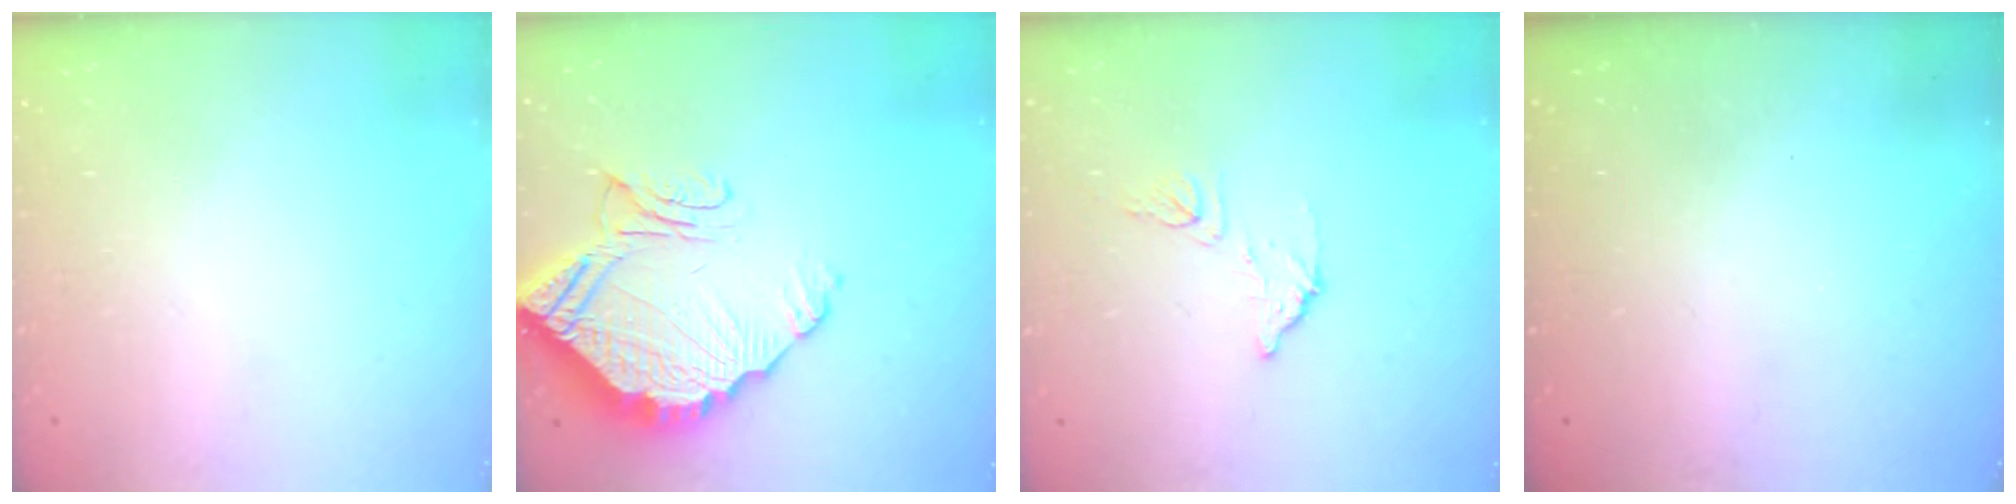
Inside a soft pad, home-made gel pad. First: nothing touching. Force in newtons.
{"total": 14.2, "press": 14.1, "slide": 1.7}
{"total": 8.0, "press": 8.0, "slide": 0.4}
{"total": 2.9, "press": 2.9, "slide": 0.2}